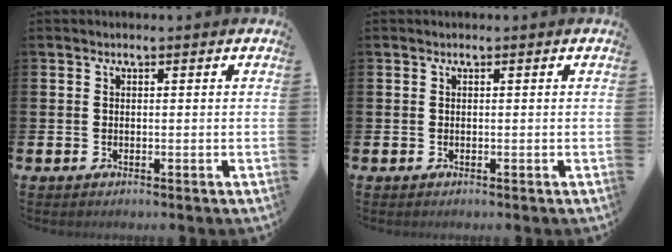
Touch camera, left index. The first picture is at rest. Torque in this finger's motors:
{"motor_torque": [-0.05, 0.00, 0.02, -0.01]}